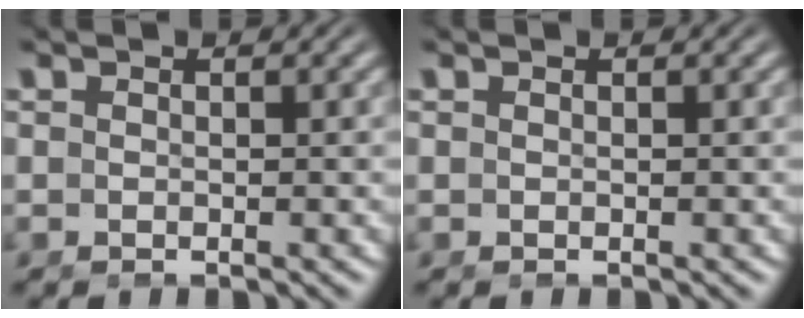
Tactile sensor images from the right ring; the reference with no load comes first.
{"total": 0.0}